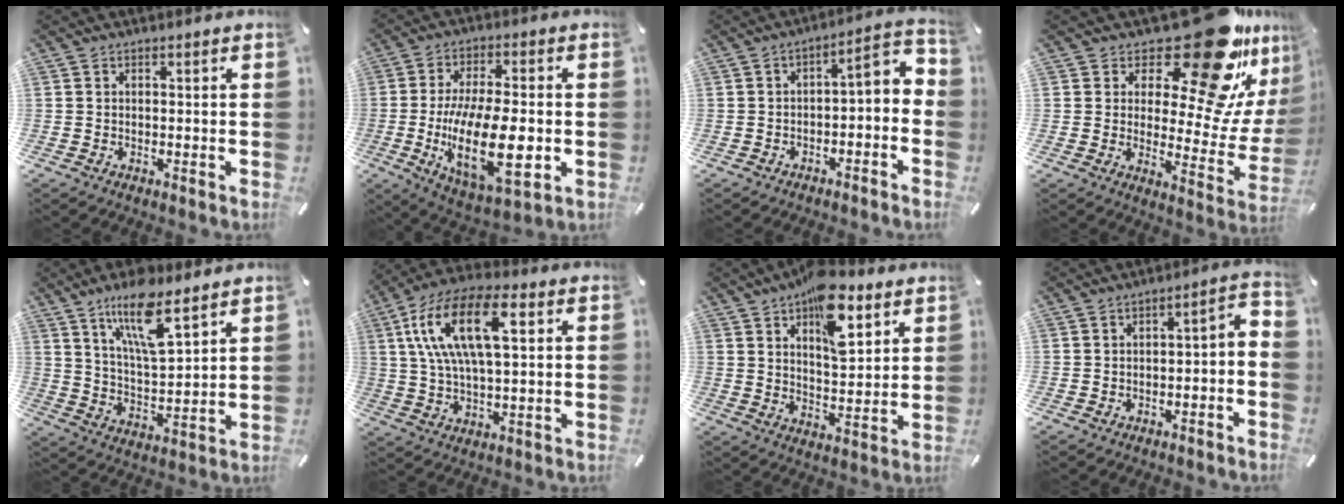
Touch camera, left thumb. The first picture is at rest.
{"total": 20.3, "force": [-3.0, 8.8, 18.0], "torque": [-0.334, -0.017, -0.045]}
{"total": 5.3, "force": [-1.9, 2.5, 4.3], "torque": [-0.052, -0.008, -0.045]}
{"total": 25.0, "force": [17.2, 9.0, 15.7], "torque": [-0.202, -0.140, 0.277]}
{"total": 14.4, "force": [9.5, 4.6, 9.7], "torque": [-0.177, -0.036, 0.164]}
{"total": 17.0, "force": [5.5, 7.6, 14.2], "torque": [-0.304, 0.003, 0.087]}
{"total": 13.8, "force": [8.0, 6.6, 9.2], "torque": [-0.125, -0.036, 0.132]}
{"total": 4.5, "force": [-3.2, 1.5, 2.8], "torque": [-0.045, 0.014, -0.060]}